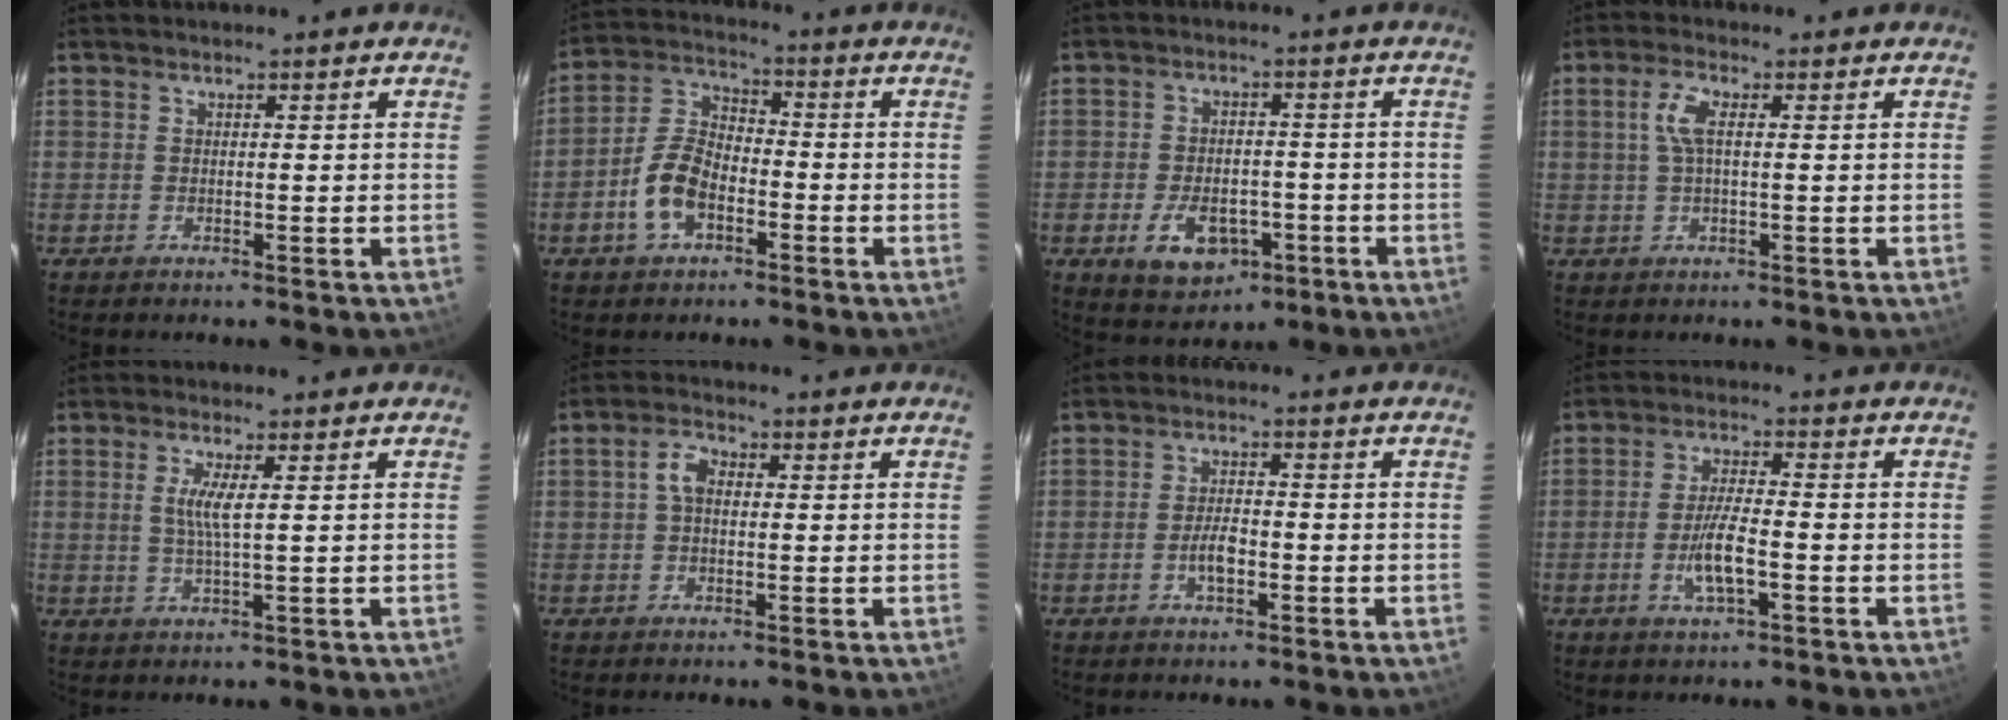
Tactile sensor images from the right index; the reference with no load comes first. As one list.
[{"total": 8.8, "force": [-4.0, 5.0, 6.1], "torque": [-0.128, 0.020, -0.074]}, {"total": 9.4, "force": [-4.1, 6.2, 5.7], "torque": [-0.122, -0.001, -0.052]}, {"total": 4.2, "force": [0.7, 1.4, 3.9], "torque": [-0.083, 0.007, 0.016]}, {"total": 3.5, "force": [0.8, -0.1, 3.4], "torque": [-0.069, -0.005, 0.013]}, {"total": 3.3, "force": [0.2, 2.2, 2.5], "torque": [-0.050, 0.012, 0.003]}, {"total": 3.7, "force": [-1.5, 1.6, 3.0], "torque": [-0.060, 0.005, -0.024]}, {"total": 6.4, "force": [-2.3, 1.4, 5.9], "torque": [-0.117, -0.001, -0.041]}]